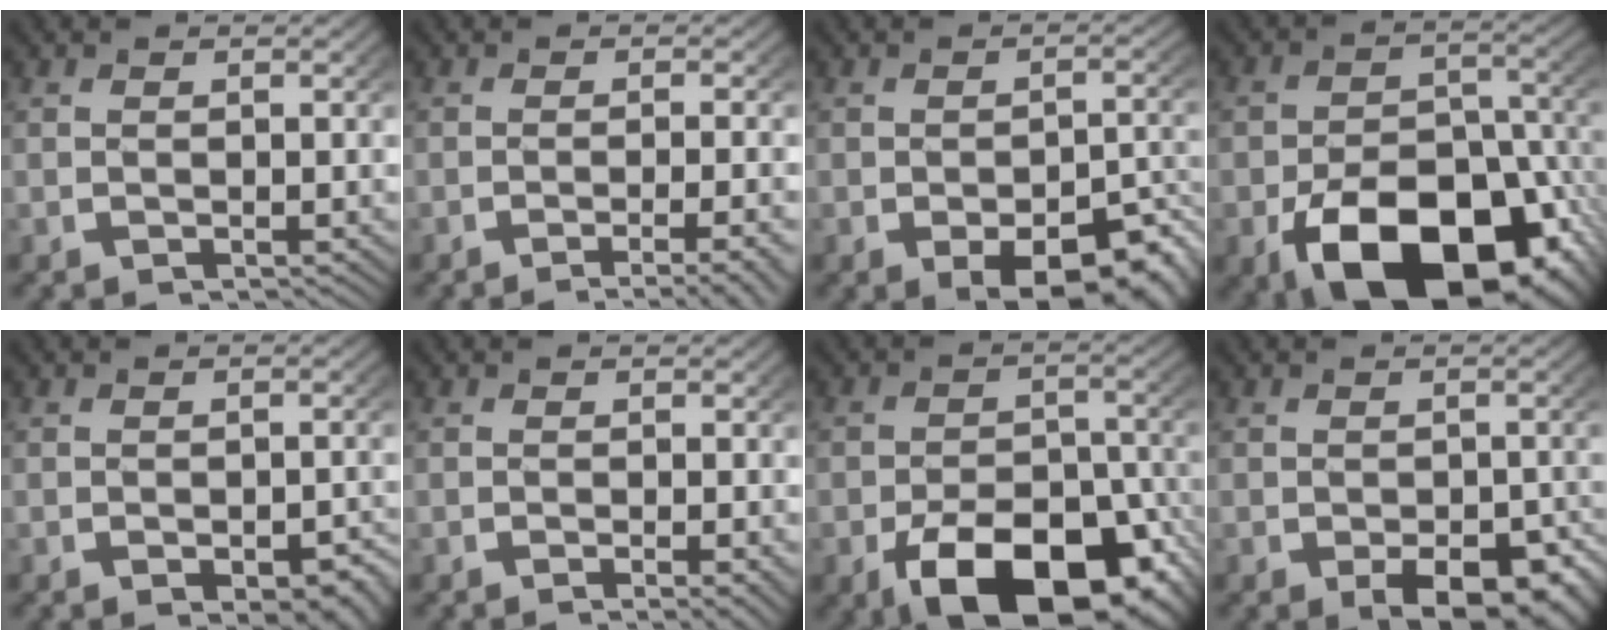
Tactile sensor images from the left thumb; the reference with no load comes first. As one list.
[{"total": 5.2, "force": [-3.8, 1.4, 3.3], "torque": [-0.051, -0.010, -0.054]}, {"total": 7.6, "force": [-3.4, 3.9, 5.6], "torque": [-0.080, -0.032, -0.033]}, {"total": 16.1, "force": [-6.4, 9.6, 11.2], "torque": [-0.194, -0.068, -0.066]}, {"total": 3.0, "force": [-1.2, 1.7, 2.2], "torque": [-0.035, -0.019, -0.010]}, {"total": 1.6, "force": [-0.7, 0.3, 1.5], "torque": [-0.021, -0.004, -0.007]}, {"total": 13.0, "force": [-5.9, 7.2, 8.9], "torque": [-0.147, -0.055, -0.065]}, {"total": 5.5, "force": [-2.2, 3.1, 4.0], "torque": [-0.059, -0.041, -0.015]}]